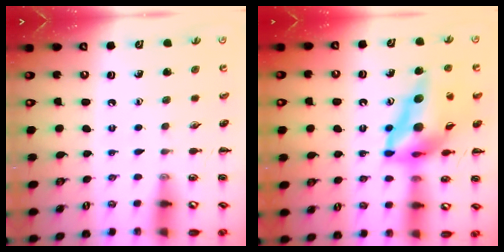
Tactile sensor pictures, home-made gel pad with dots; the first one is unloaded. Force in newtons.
{"total": 16.7, "press": 15.8, "slide": 5.4}